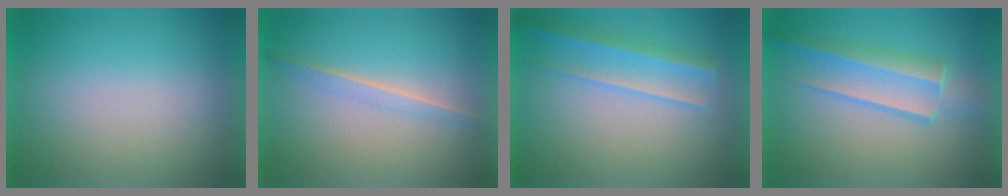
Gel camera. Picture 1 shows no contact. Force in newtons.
{"total": 1.3}
{"total": 2.2}
{"total": 3.2}